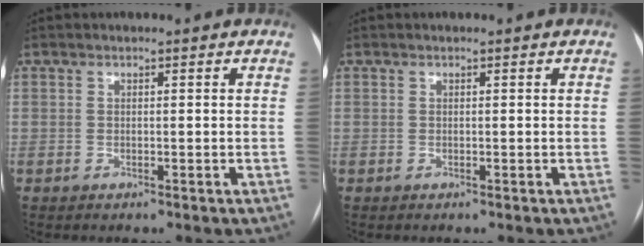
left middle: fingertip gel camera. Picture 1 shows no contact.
{"total": 0.0}